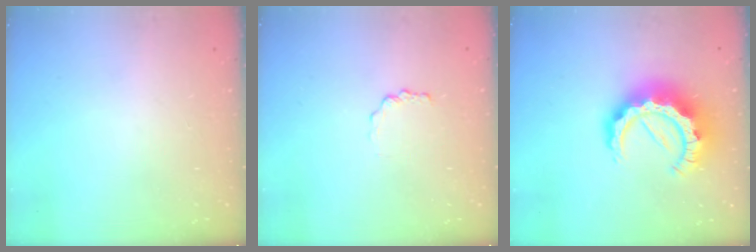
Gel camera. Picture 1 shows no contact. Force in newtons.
{"total": 1.0, "press": 1.0, "slide": 0.2}
{"total": 16.9, "press": 16.8, "slide": 1.5}